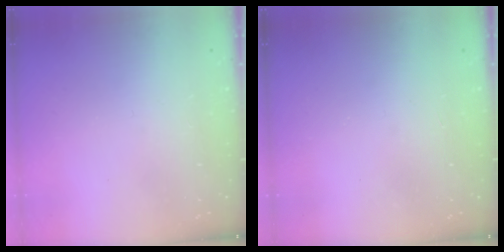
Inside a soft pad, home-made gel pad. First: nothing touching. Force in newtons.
{"total": 1.0, "press": 1.0, "slide": 0.1}